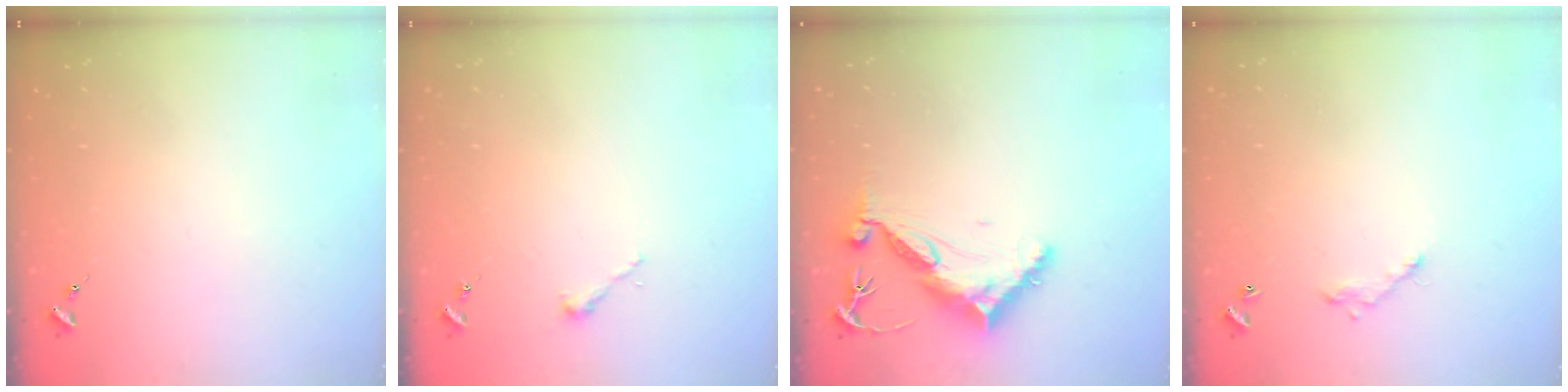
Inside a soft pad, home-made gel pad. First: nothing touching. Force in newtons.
{"total": 2.5, "press": 2.5, "slide": 0.2}
{"total": 10.7, "press": 10.6, "slide": 0.9}
{"total": 5.2, "press": 5.2, "slide": 0.2}